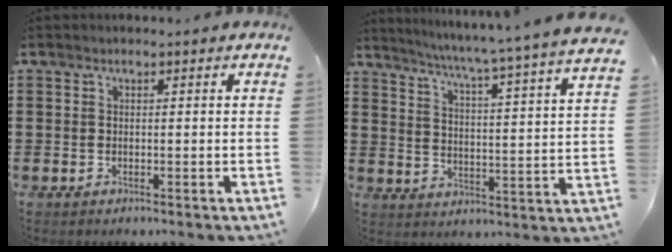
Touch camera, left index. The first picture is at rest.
{"total": 5.0, "force": [4.2, -1.5, 2.4], "torque": [-0.066, -0.050, 0.058]}